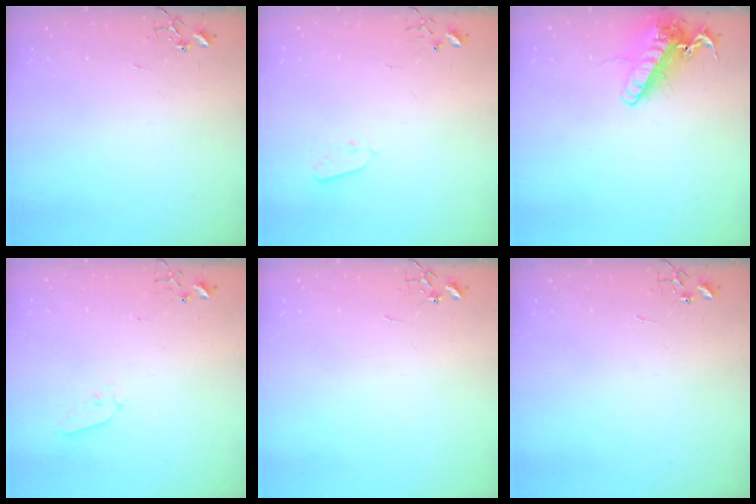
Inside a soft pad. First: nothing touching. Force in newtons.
{"total": 2.9, "press": 2.9, "slide": 0.4}
{"total": 16.5, "press": 16.3, "slide": 2.7}
{"total": 4.4, "press": 4.4, "slide": 0.7}
{"total": 0.0}
{"total": 0.0}